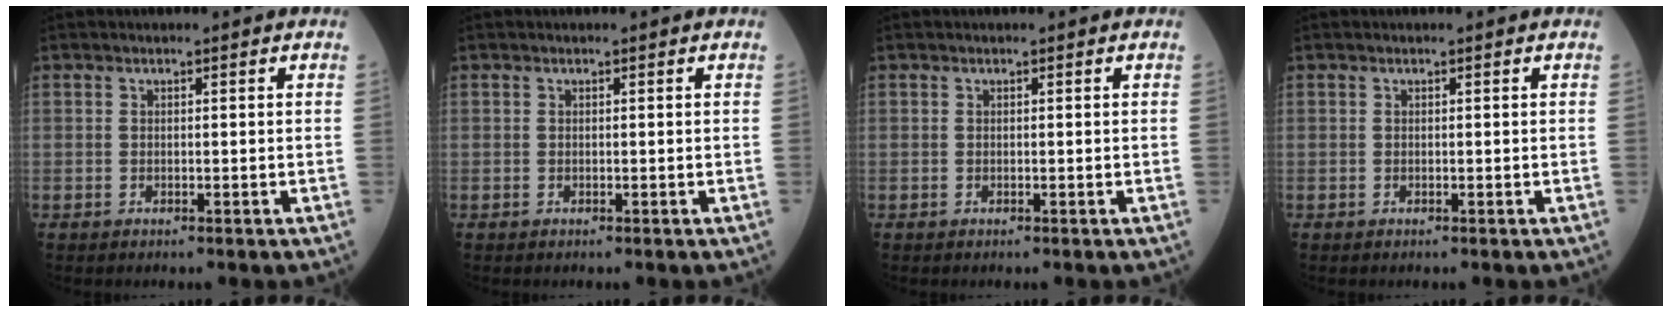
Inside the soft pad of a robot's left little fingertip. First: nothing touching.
{"total": 0.0}
{"total": 0.0}
{"total": 0.0}